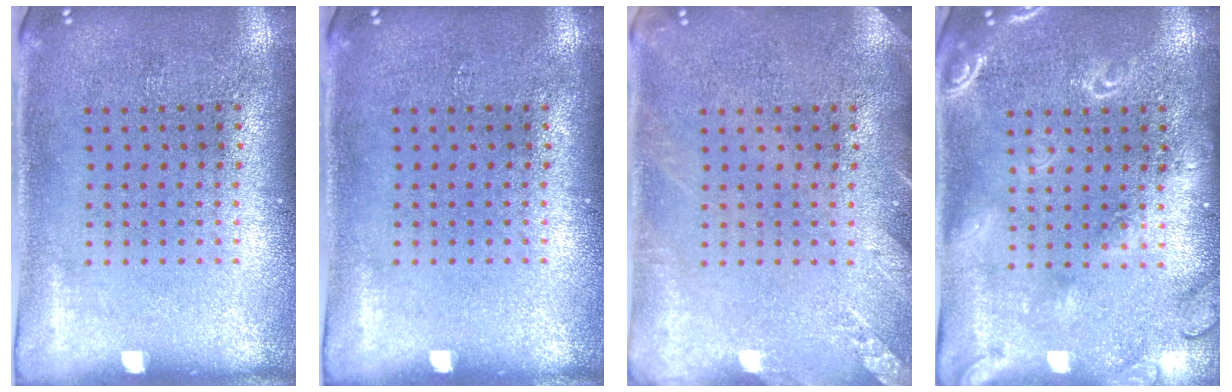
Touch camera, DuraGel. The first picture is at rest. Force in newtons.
{"total": 0.0}
{"total": 1.9, "press": 1.8, "slide": 0.2}
{"total": 1.7, "press": 1.7, "slide": 0.2}